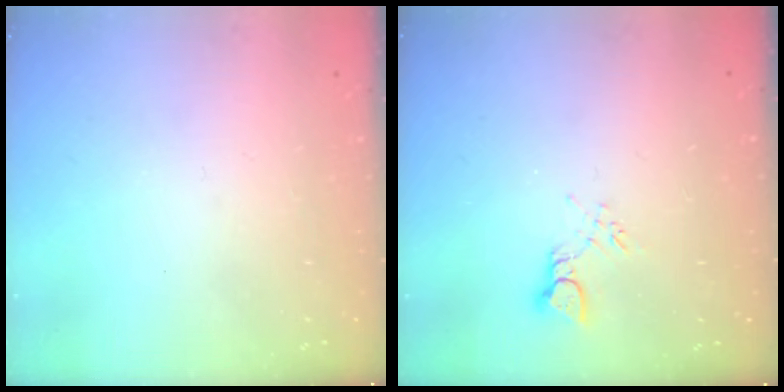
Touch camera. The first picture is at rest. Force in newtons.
{"total": 2.8, "press": 2.8, "slide": 0.5}